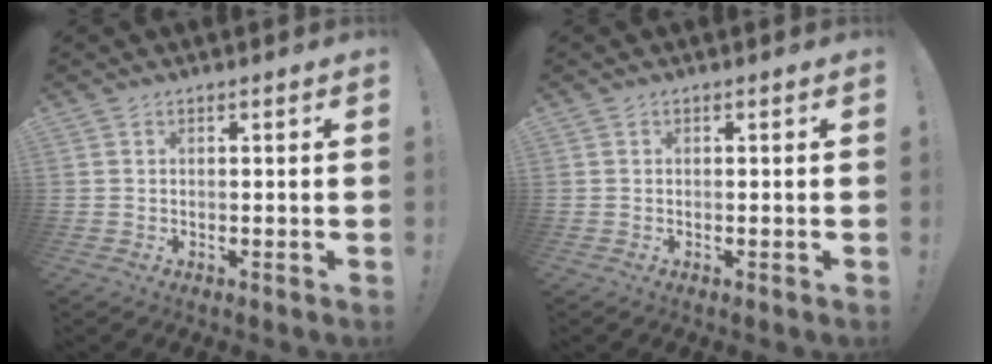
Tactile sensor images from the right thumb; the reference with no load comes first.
{"total": 0.0}